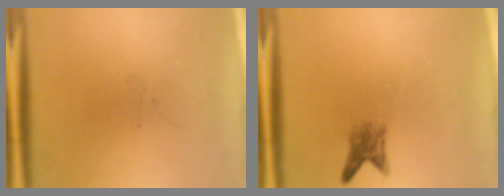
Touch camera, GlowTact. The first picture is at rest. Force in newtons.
{"total": 2.3}